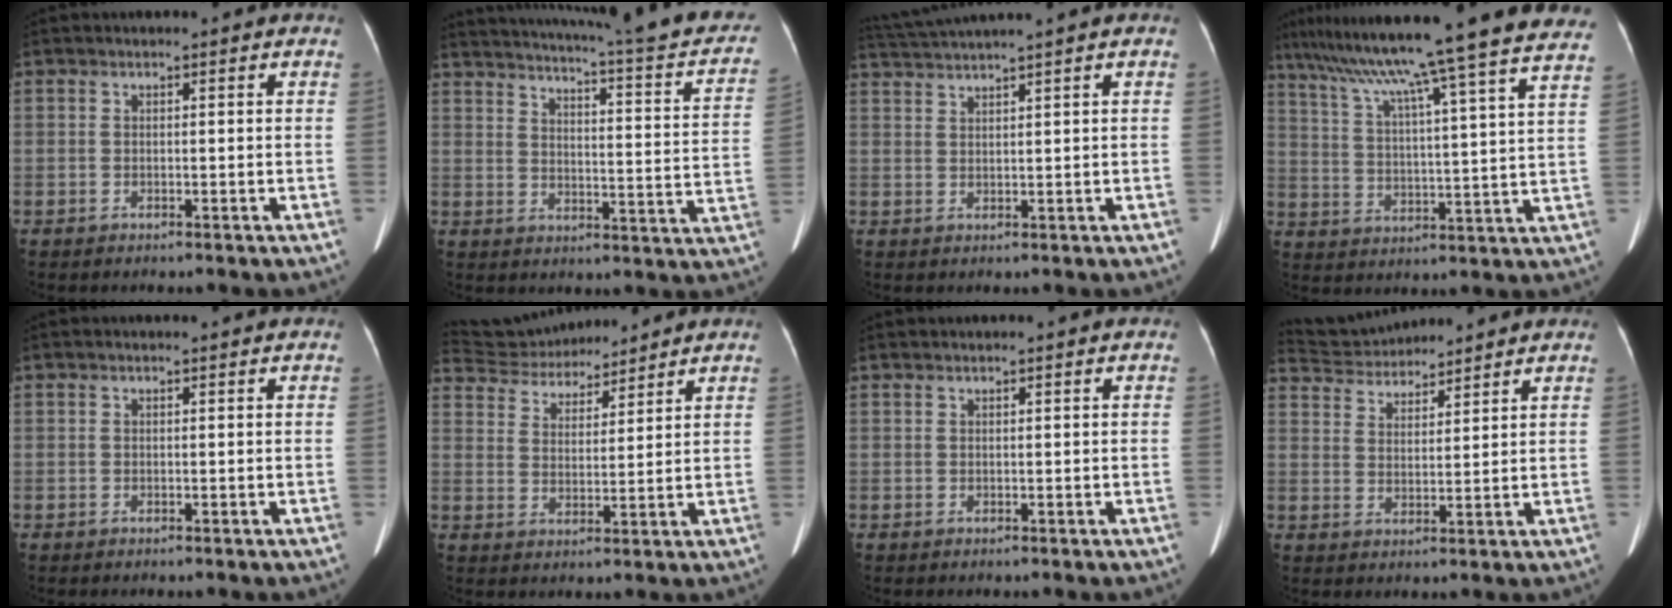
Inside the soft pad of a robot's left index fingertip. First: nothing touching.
{"total": 25.5, "force": [21.8, 2.5, 13.0], "torque": [-0.188, -0.038, 0.257]}
{"total": 4.6, "force": [3.9, -1.7, 1.7], "torque": [-0.039, 0.012, 0.082]}
{"total": 29.4, "force": [25.4, -1.6, 14.8], "torque": [-0.253, -0.033, 0.342]}
{"total": 0.0}
{"total": 11.5, "force": [10.9, 2.6, 2.5], "torque": [-0.047, 0.027, 0.192]}
{"total": 0.0}
{"total": 9.5, "force": [9.1, 2.3, 1.8], "torque": [-0.036, 0.035, 0.158]}